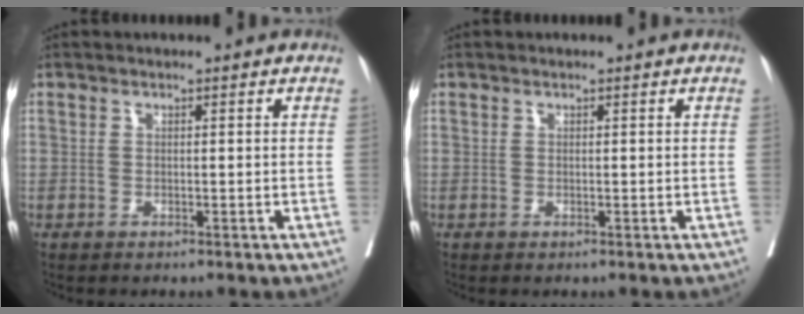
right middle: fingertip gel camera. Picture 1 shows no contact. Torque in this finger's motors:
{"motor_torque": [0.52, -0.71, -0.03, 0.00]}